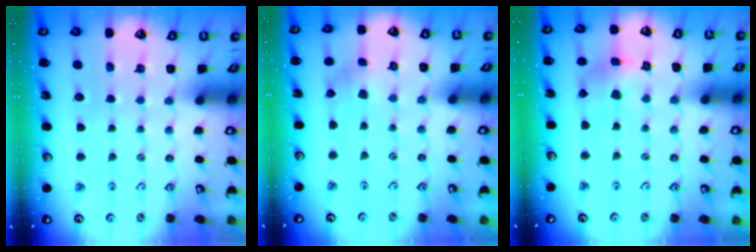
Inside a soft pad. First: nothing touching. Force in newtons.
{"total": 1.7, "press": 1.7, "slide": 0.3}
{"total": 4.1, "press": 4.1, "slide": 0.5}